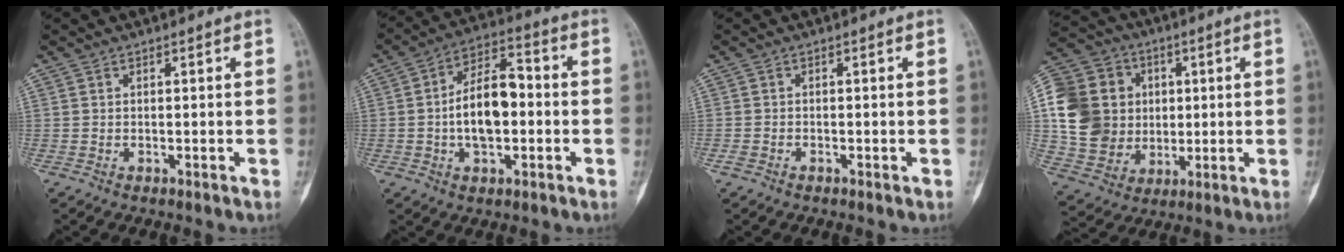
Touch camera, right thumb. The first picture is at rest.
{"total": 12.8, "force": [-0.9, 7.0, 10.6], "torque": [-0.165, 0.031, -0.022]}
{"total": 0.8, "force": [-0.4, 0.6, 0.3], "torque": [-0.006, 0.001, -0.009]}
{"total": 20.5, "force": [2.7, 17.7, 10.0], "torque": [-0.176, 0.016, 0.061]}